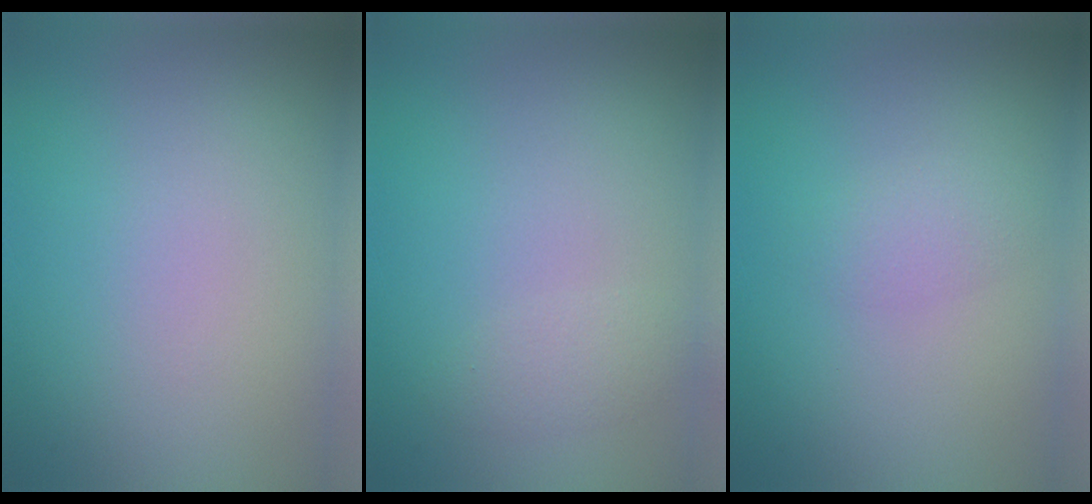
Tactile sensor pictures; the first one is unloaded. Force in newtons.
{"total": 1.3, "press": 1.3, "slide": 0.1}
{"total": 1.4, "press": 1.4, "slide": 0.0}